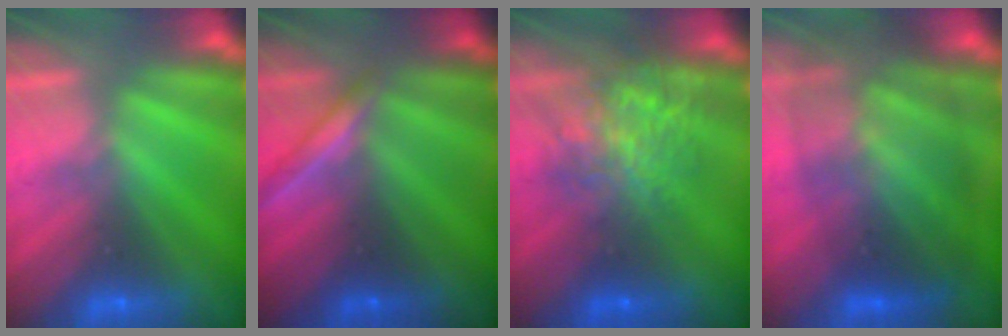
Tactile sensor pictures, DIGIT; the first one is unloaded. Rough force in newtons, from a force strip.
{"total": 1.9}
{"total": 7.3}
{"total": 7.8}